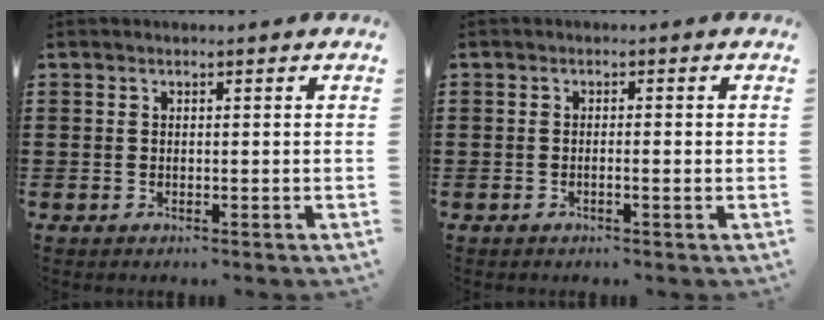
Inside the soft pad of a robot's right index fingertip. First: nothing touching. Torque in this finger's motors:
{"motor_torque": [-0.43, 0.52, 0.00, -0.01]}